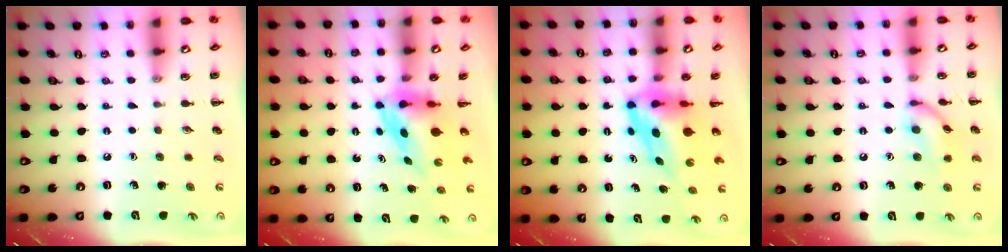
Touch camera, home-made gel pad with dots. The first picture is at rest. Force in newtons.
{"total": 4.0, "press": 3.9, "slide": 1.0}
{"total": 7.0, "press": 6.8, "slide": 1.8}
{"total": 11.0, "press": 11.0, "slide": 0.6}